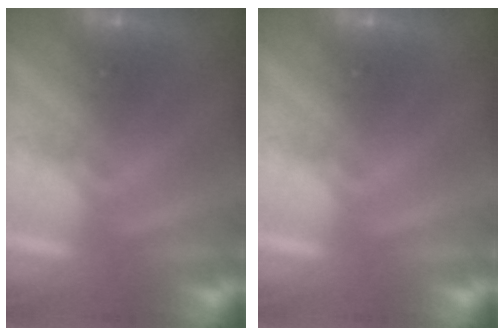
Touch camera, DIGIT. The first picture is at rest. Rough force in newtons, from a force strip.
{"total": 0.0}